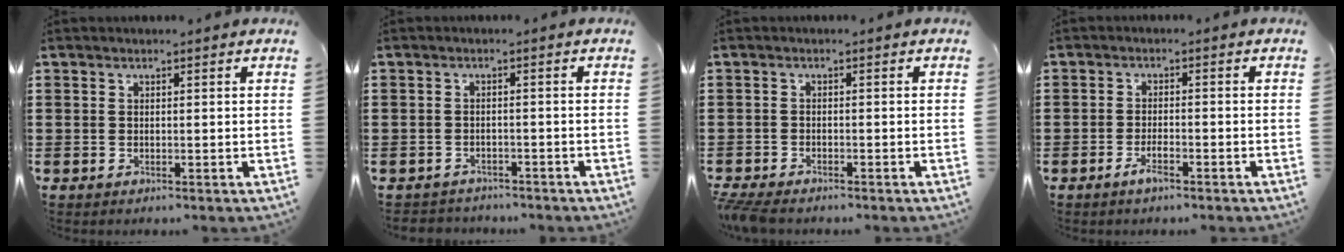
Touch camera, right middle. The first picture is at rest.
{"total": 1.9, "force": [-1.8, 0.5, -0.3], "torque": [-0.002, 0.002, -0.042]}
{"total": 2.1, "force": [-2.0, 0.4, 0.7], "torque": [-0.028, -0.001, -0.045]}
{"total": 2.6, "force": [-1.8, 0.8, 1.7], "torque": [-0.035, 0.001, -0.035]}